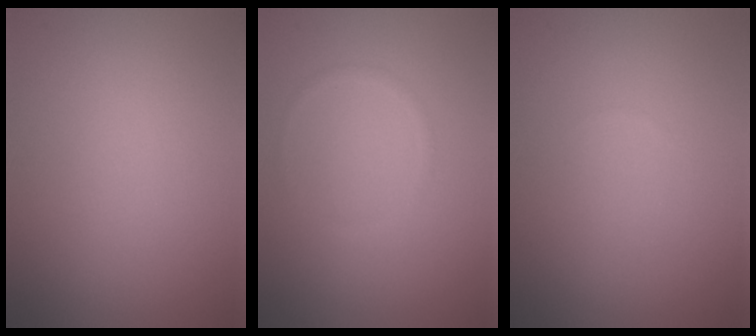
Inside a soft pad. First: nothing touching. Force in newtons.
{"total": 0.6, "press": 0.6, "slide": 0.1}
{"total": 0.0}